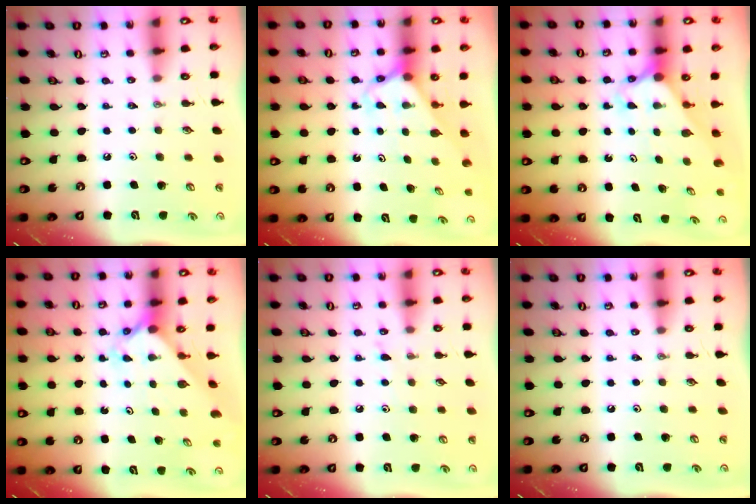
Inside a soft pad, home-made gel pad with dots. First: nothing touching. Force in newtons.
{"total": 2.7, "press": 2.7, "slide": 0.1}
{"total": 2.6, "press": 2.6, "slide": 0.2}
{"total": 2.5, "press": 2.5, "slide": 0.3}
{"total": 4.0, "press": 4.0, "slide": 0.5}
{"total": 0.0}